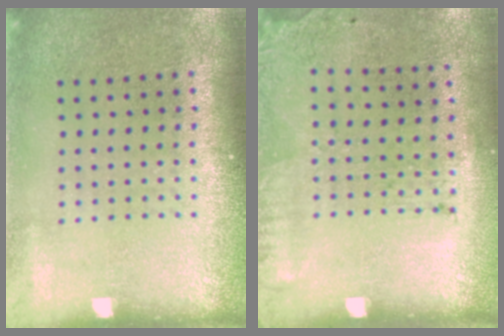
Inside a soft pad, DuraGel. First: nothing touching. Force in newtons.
{"total": 1.7, "press": 1.1, "slide": 1.3}